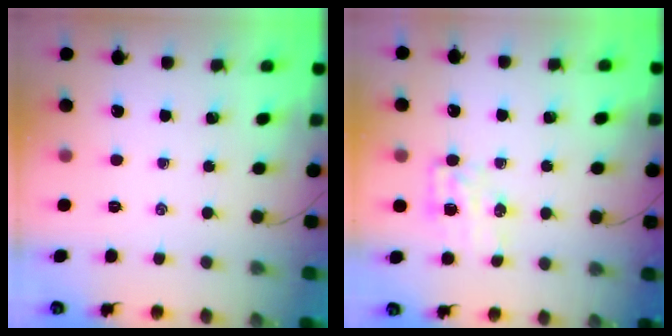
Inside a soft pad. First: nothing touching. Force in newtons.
{"total": 5.1, "press": 5.0, "slide": 0.5}